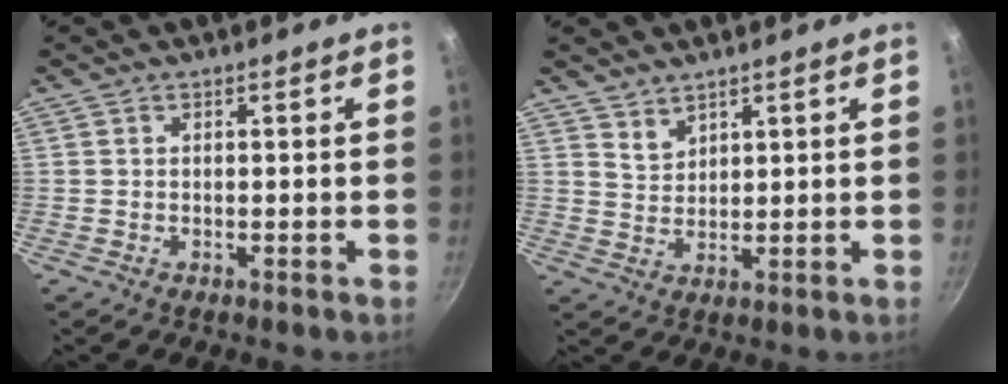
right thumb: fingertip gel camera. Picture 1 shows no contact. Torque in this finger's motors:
{"motor_torque": [0.10, 0.00, 0.48, 0.33, 0.02]}